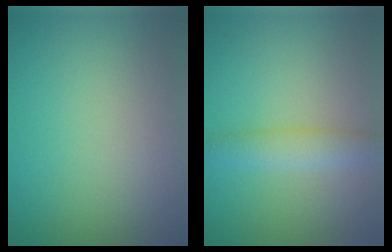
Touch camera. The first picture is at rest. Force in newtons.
{"total": 2.8, "press": 2.8, "slide": 0.1}